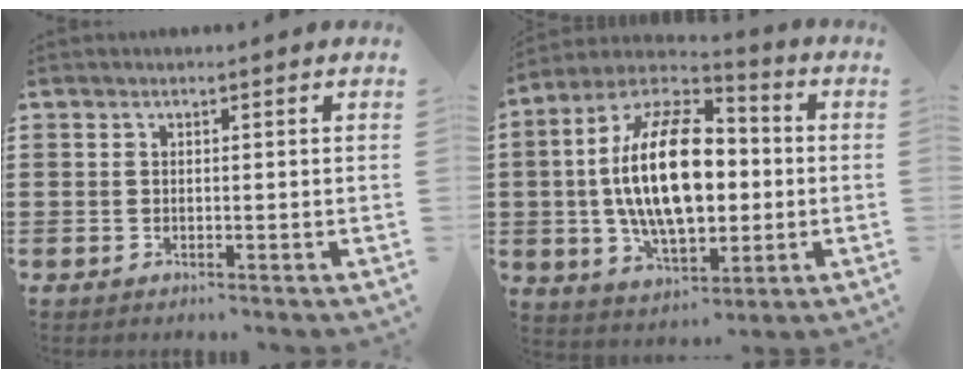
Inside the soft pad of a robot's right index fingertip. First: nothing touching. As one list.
[{"total": 17.9, "force": [0.4, 9.0, 15.5], "torque": [-0.319, -0.004, -0.001]}]